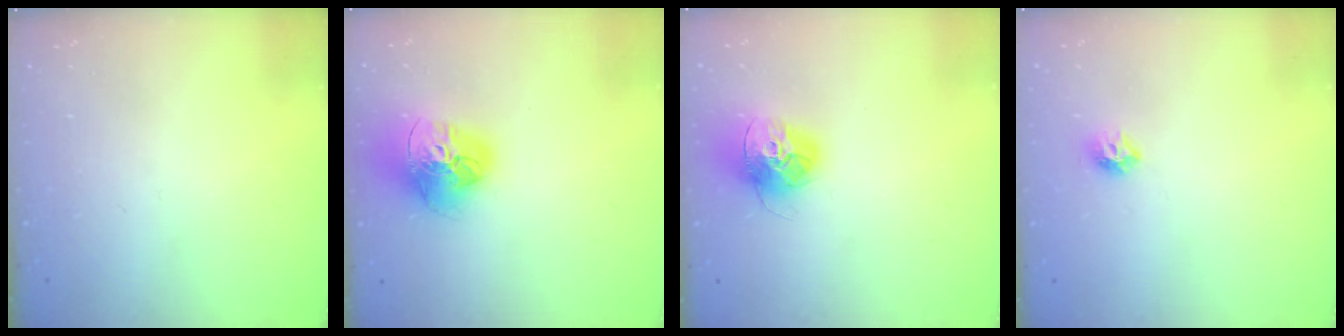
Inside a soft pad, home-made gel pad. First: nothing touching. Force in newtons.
{"total": 18.0, "press": 17.9, "slide": 1.9}
{"total": 14.5, "press": 14.4, "slide": 1.4}
{"total": 6.1, "press": 6.0, "slide": 0.9}